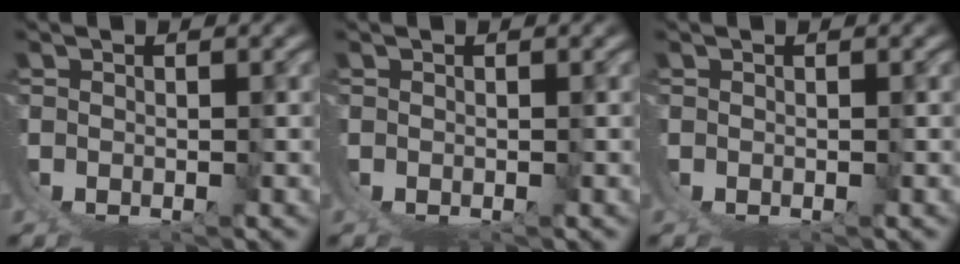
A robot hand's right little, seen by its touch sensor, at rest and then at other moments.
{"total": 0.0}
{"total": 0.0}